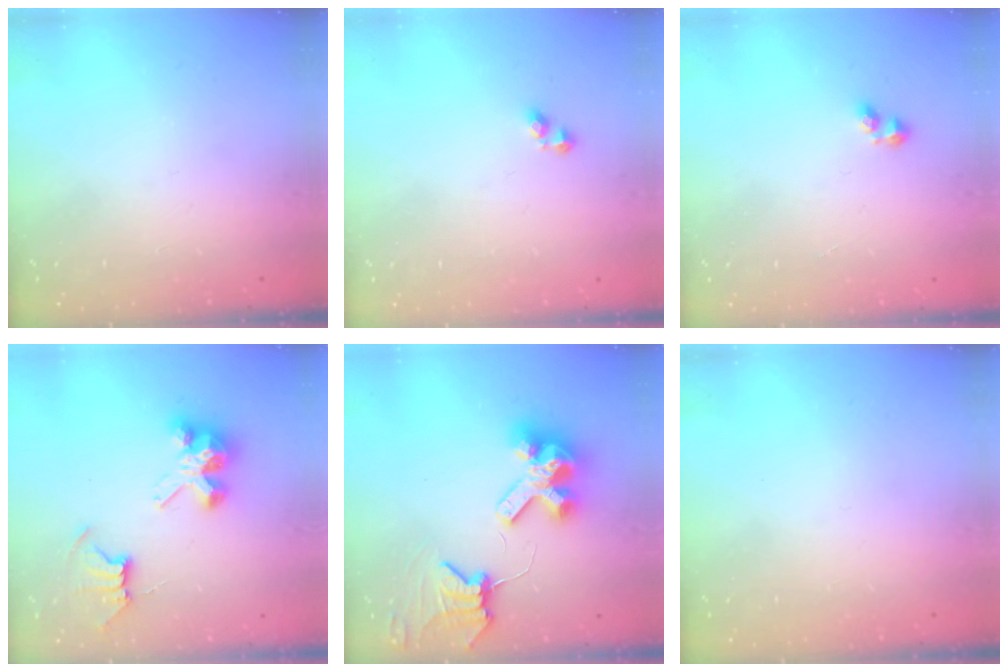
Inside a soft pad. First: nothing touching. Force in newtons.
{"total": 2.7, "press": 2.7, "slide": 0.4}
{"total": 2.5, "press": 2.3, "slide": 0.9}
{"total": 8.0, "press": 8.0, "slide": 0.5}
{"total": 10.6, "press": 10.5, "slide": 1.4}
{"total": 0.0}